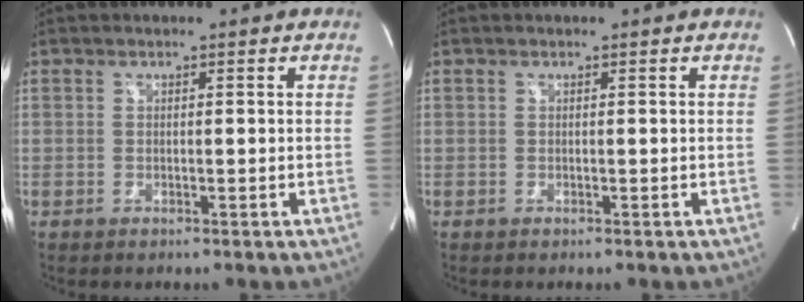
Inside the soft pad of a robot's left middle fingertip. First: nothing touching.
{"total": 0.0}